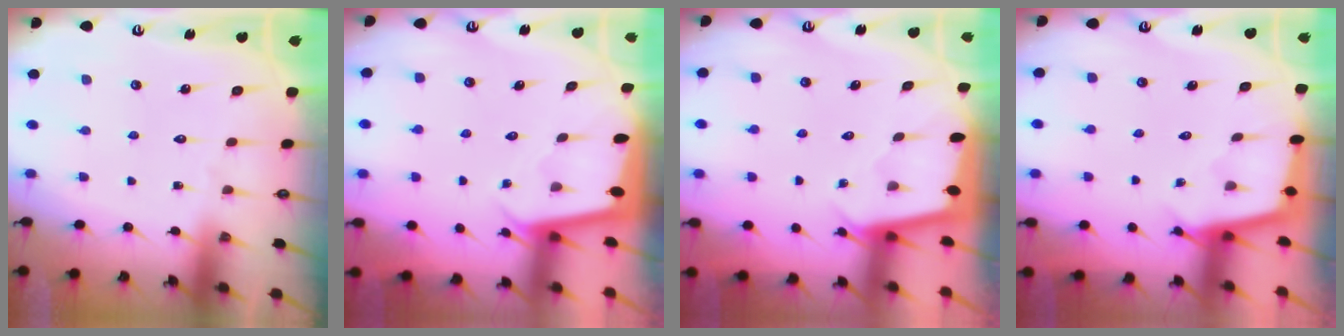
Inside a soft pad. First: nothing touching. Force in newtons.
{"total": 2.0, "press": 2.0, "slide": 0.0}
{"total": 1.8, "press": 1.7, "slide": 0.1}
{"total": 2.4, "press": 2.4, "slide": 0.2}